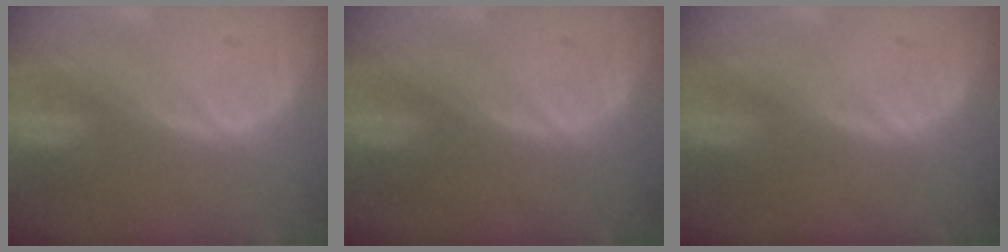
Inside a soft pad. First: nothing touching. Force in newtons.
{"total": 0.0}
{"total": 0.0}